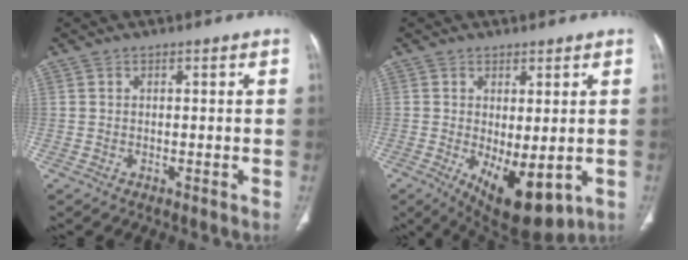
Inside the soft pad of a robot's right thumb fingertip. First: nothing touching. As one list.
[{"total": 10.9, "force": [-2.4, 4.8, 9.5], "torque": [-0.134, -0.018, -0.014]}]